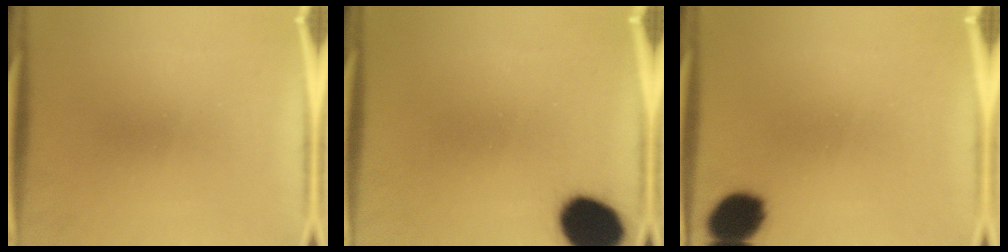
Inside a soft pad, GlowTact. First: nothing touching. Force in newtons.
{"total": 15.0}
{"total": 10.6}